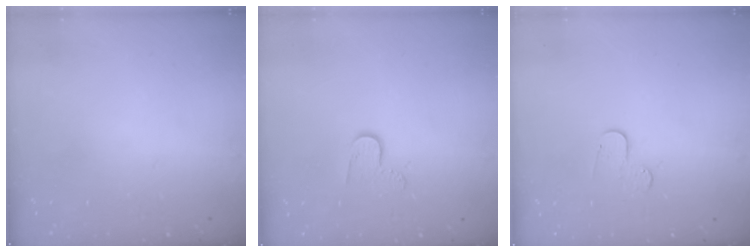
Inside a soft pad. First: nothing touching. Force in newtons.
{"total": 7.0, "press": 7.0, "slide": 0.6}
{"total": 4.5, "press": 4.5, "slide": 0.4}